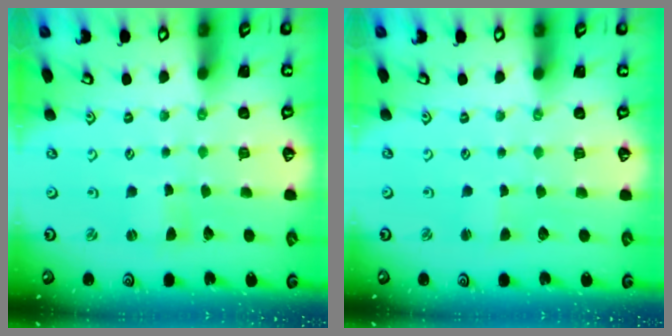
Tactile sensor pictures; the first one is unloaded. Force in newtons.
{"total": 0.8, "press": 0.7, "slide": 0.3}